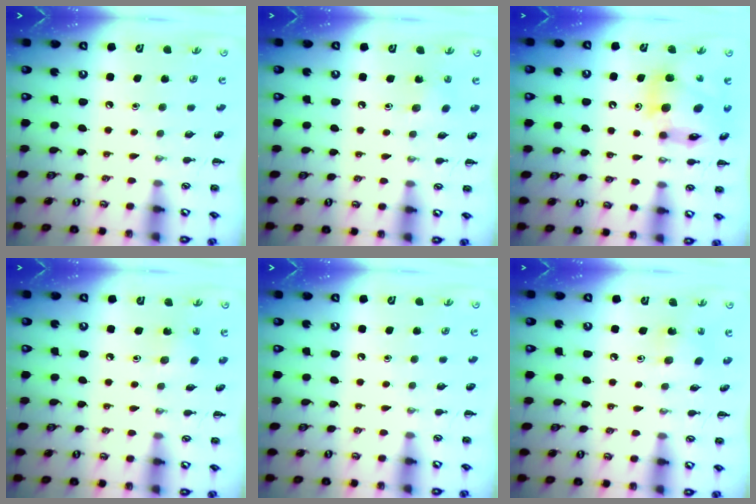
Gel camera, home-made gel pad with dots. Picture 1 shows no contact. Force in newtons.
{"total": 2.8, "press": 2.7, "slide": 0.9}
{"total": 14.4, "press": 13.8, "slide": 4.0}
{"total": 2.4, "press": 2.2, "slide": 0.8}
{"total": 0.0}
{"total": 3.9, "press": 3.8, "slide": 1.0}